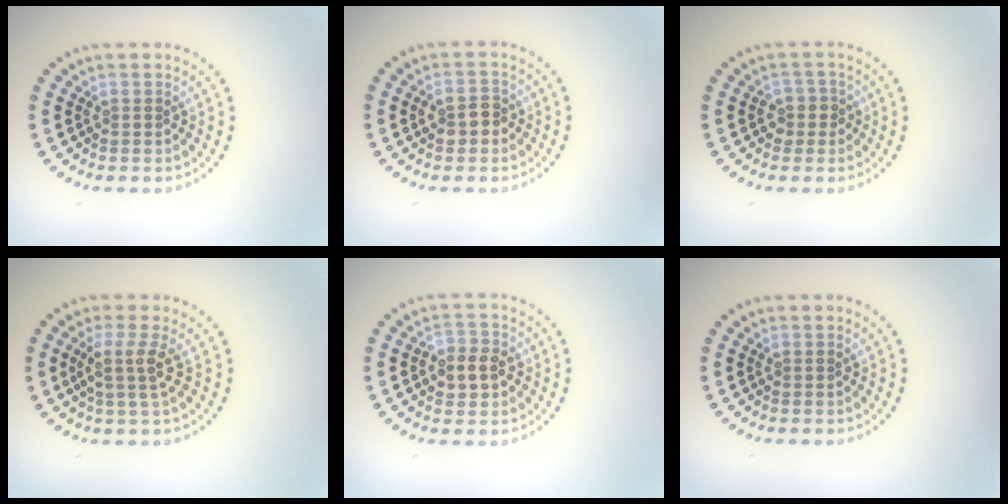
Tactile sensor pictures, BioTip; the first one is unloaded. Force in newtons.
{"total": 2.3, "press": 2.3, "slide": 0.4}
{"total": 1.7, "press": 1.4, "slide": 0.9}
{"total": 2.6, "press": 1.9, "slide": 1.7}
{"total": 3.1, "press": 3.1, "slide": 0.7}
{"total": 0.0}